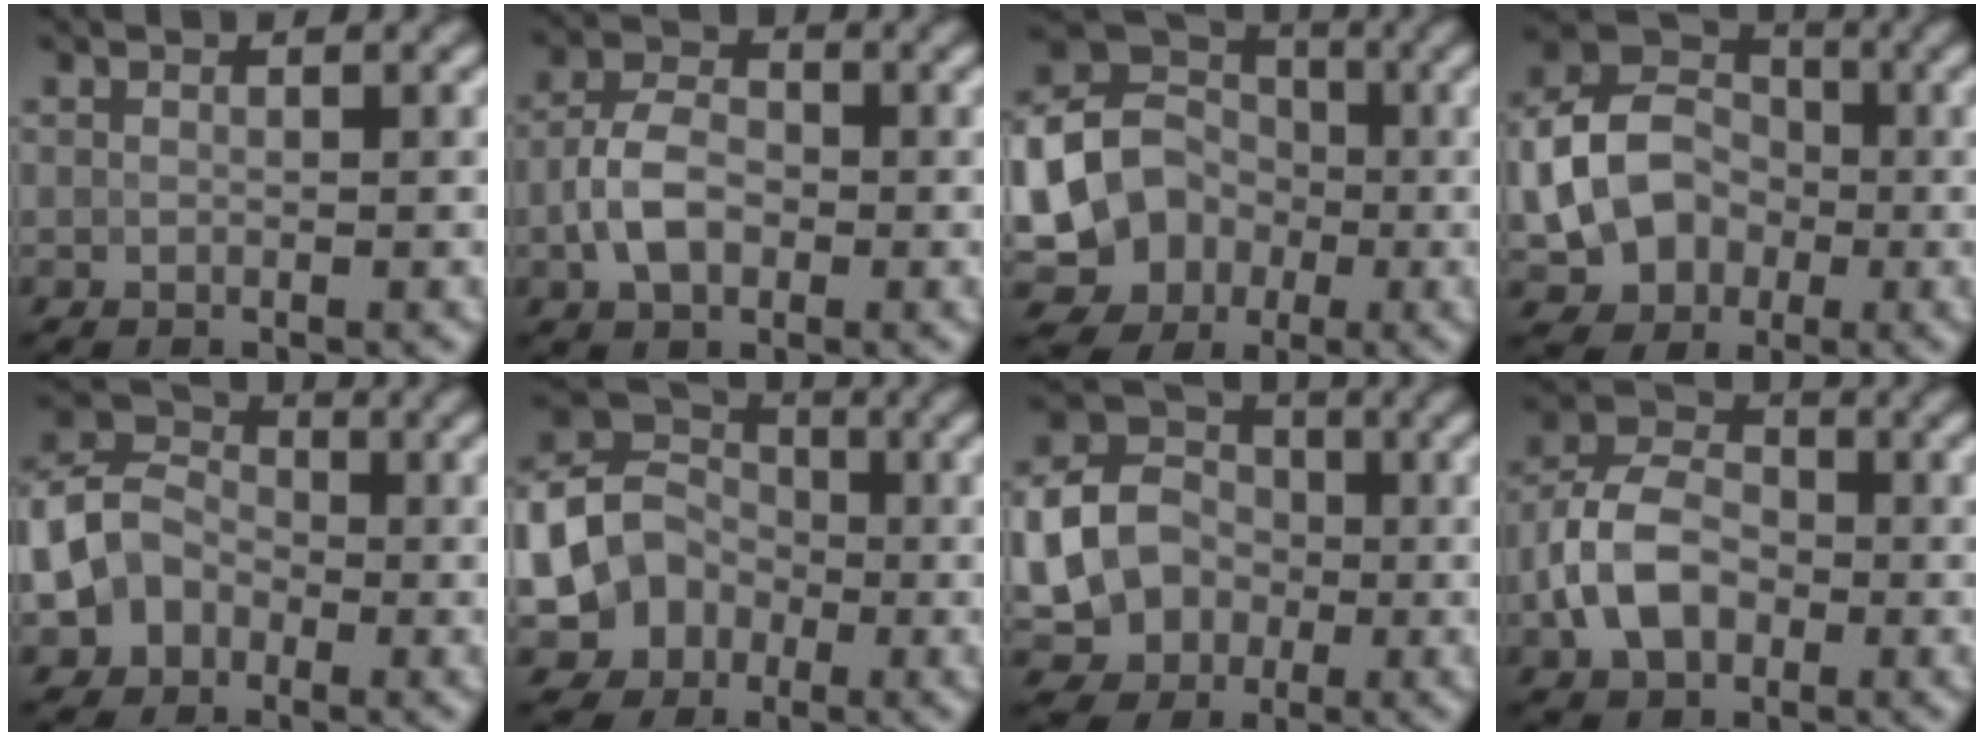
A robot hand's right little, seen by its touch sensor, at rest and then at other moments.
{"total": 3.7, "force": [-0.9, 2.5, 2.6], "torque": [-0.051, 0.004, -0.022]}
{"total": 14.5, "force": [-3.2, 13.3, 4.7], "torque": [-0.122, -0.005, -0.074]}
{"total": 7.5, "force": [-1.2, 6.0, 4.2], "torque": [-0.080, -0.001, -0.026]}
{"total": 5.3, "force": [-1.8, 4.5, 2.1], "torque": [-0.030, 0.010, -0.047]}
{"total": 8.9, "force": [-2.4, 8.0, 2.9], "torque": [-0.053, -0.006, -0.064]}
{"total": 10.6, "force": [-1.3, 9.4, 4.6], "torque": [-0.098, -0.008, -0.042]}
{"total": 5.9, "force": [-1.6, 4.2, 3.8], "torque": [-0.078, 0.008, -0.036]}